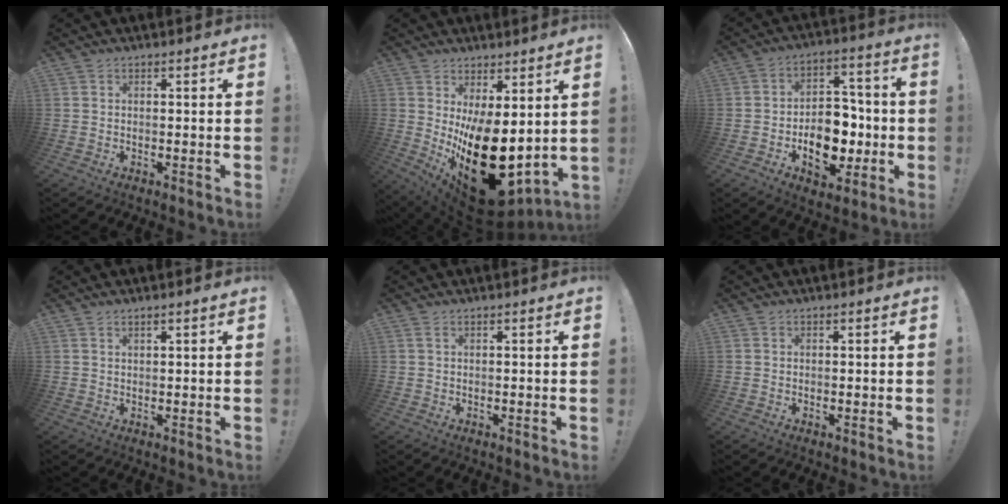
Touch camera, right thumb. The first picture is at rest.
{"total": 22.3, "force": [-3.8, 11.7, 18.6], "torque": [-0.282, 0.003, -0.037]}
{"total": 15.0, "force": [-4.6, 10.7, 9.4], "torque": [-0.122, 0.034, -0.070]}
{"total": 1.3, "force": [0.9, -0.1, 1.0], "torque": [-0.022, 0.001, 0.015]}
{"total": 0.8, "force": [0.3, 0.0, 0.8], "torque": [-0.015, 0.000, 0.005]}
{"total": 0.0}